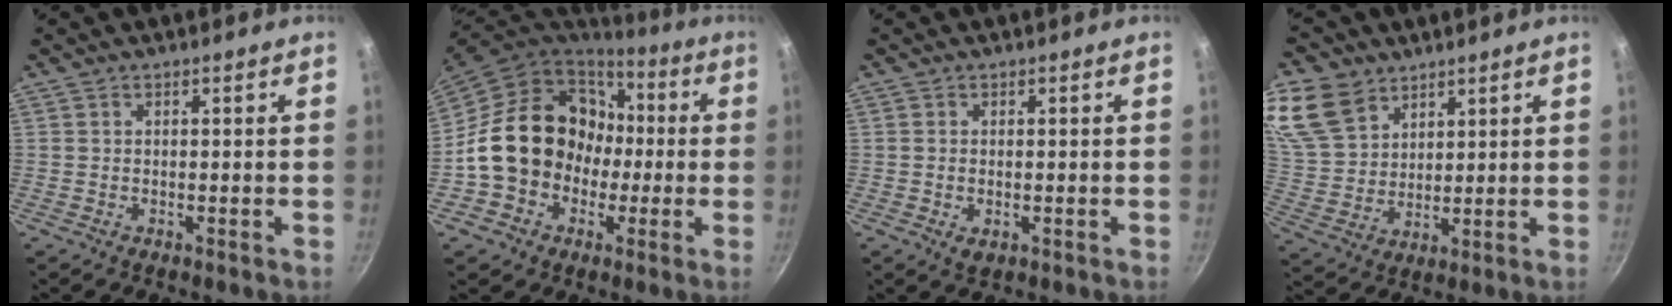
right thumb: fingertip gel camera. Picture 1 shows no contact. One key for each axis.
{"total": 18.2, "fx": -0.7, "fy": 15.6, "fz": 9.2, "tx": -0.118, "ty": 0.054, "tz": -0.003}
{"total": 2.1, "fx": -0.3, "fy": 1.4, "fz": 1.5, "tx": -0.025, "ty": -0.006, "tz": -0.004}
{"total": 16.9, "fx": 10.0, "fy": 11.7, "fz": 7.0, "tx": -0.150, "ty": -0.013, "tz": 0.205}